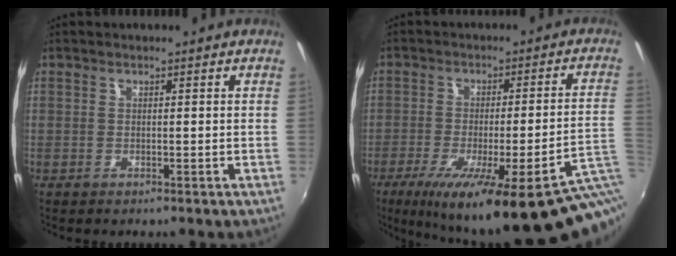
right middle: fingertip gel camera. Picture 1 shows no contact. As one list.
[{"total": 24.1, "force": [-12.8, 3.1, 20.2], "torque": [-0.296, -0.061, -0.165]}]